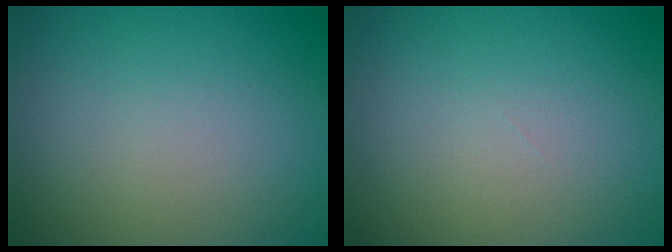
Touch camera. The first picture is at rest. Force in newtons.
{"total": 0.0}